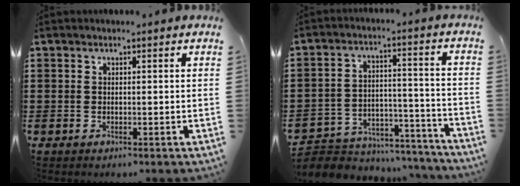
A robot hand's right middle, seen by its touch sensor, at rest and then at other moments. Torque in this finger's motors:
{"motor_torque": [2.14, 0.00, 0.10, 0.05]}